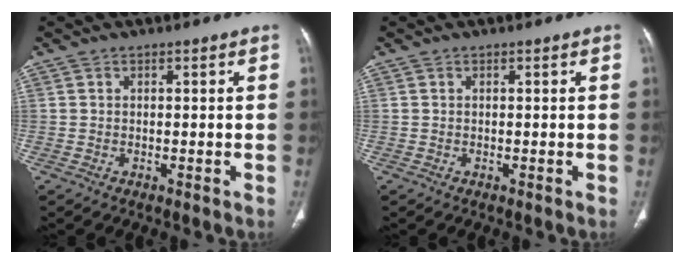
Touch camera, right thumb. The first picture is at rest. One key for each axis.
{"total": 0.0}